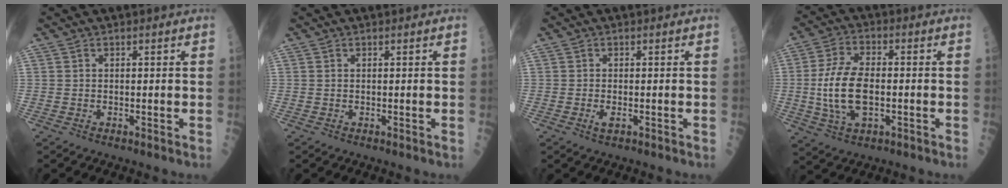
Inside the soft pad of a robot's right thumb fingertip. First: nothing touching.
{"total": 0.0}
{"total": 1.4, "force": [-0.5, 0.5, 1.2], "torque": [-0.020, -0.001, -0.009]}
{"total": 11.9, "force": [-1.2, 6.1, 10.2], "torque": [-0.202, 0.008, -0.024]}